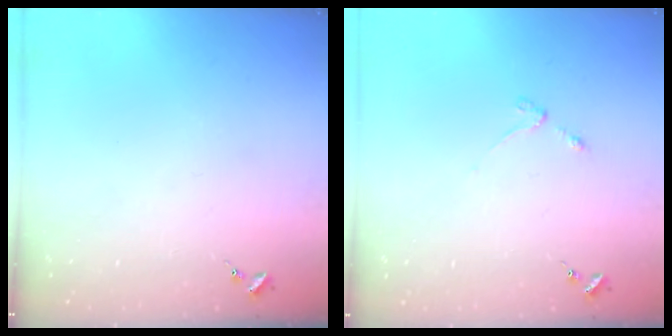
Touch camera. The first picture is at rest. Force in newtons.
{"total": 3.0, "press": 2.9, "slide": 0.5}